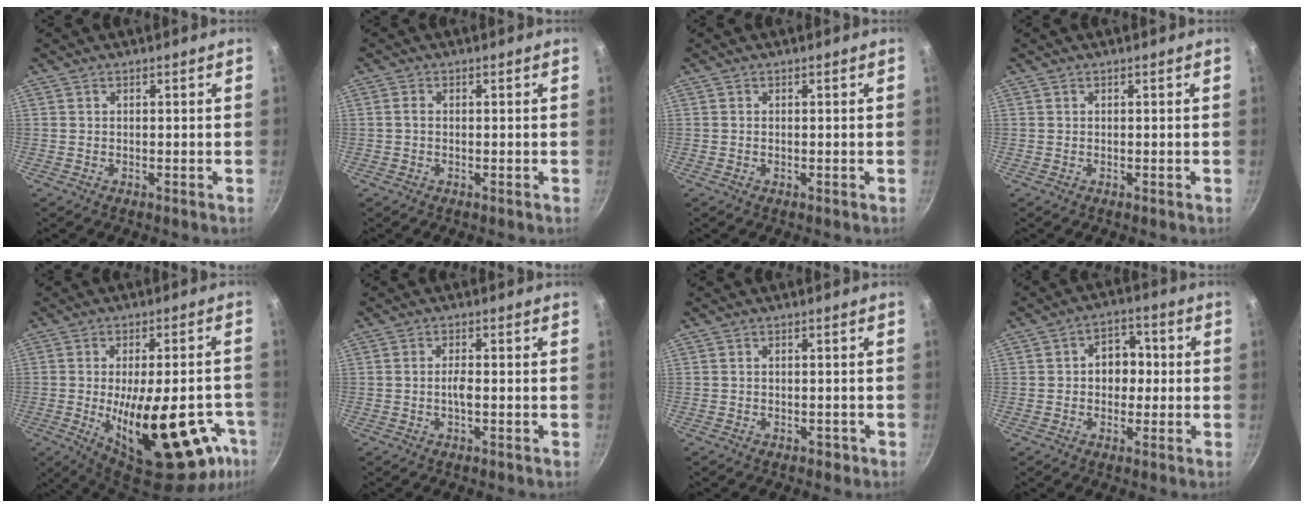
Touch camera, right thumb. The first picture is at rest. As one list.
[{"total": 1.2, "force": [-0.1, 0.8, 0.8], "torque": [-0.016, 0.004, -0.003]}, {"total": 0.0}, {"total": 0.0}, {"total": 27.7, "force": [-8.7, 11.7, 23.6], "torque": [-0.295, 0.002, -0.105]}, {"total": 2.1, "force": [-0.5, 0.6, 1.9], "torque": [-0.039, 0.008, -0.013]}, {"total": 1.4, "force": [-0.8, 0.9, 0.6], "torque": [-0.002, 0.014, -0.003]}, {"total": 7.1, "force": [0.1, 5.5, 4.5], "torque": [-0.015, 0.015, -0.006]}]